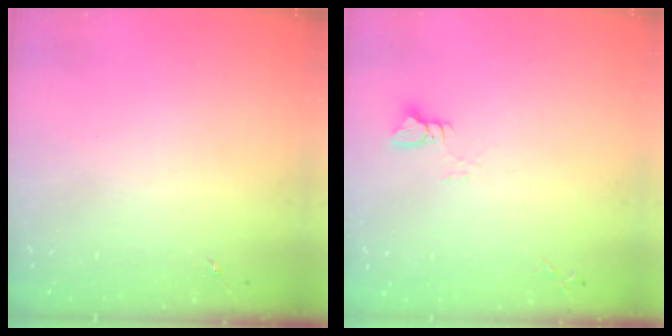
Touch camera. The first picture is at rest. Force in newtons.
{"total": 2.9, "press": 2.9, "slide": 0.2}